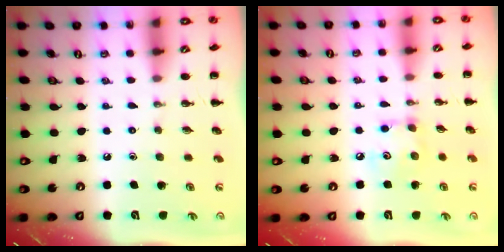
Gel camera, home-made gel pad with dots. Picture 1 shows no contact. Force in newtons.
{"total": 5.8, "press": 5.8, "slide": 0.5}